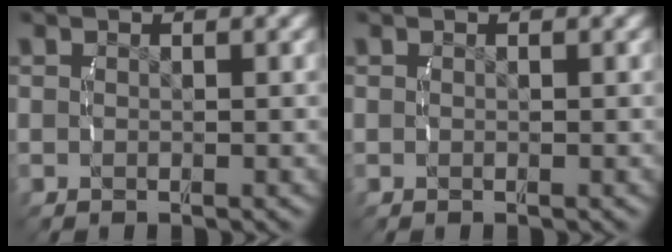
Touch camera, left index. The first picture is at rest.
{"total": 0.0}